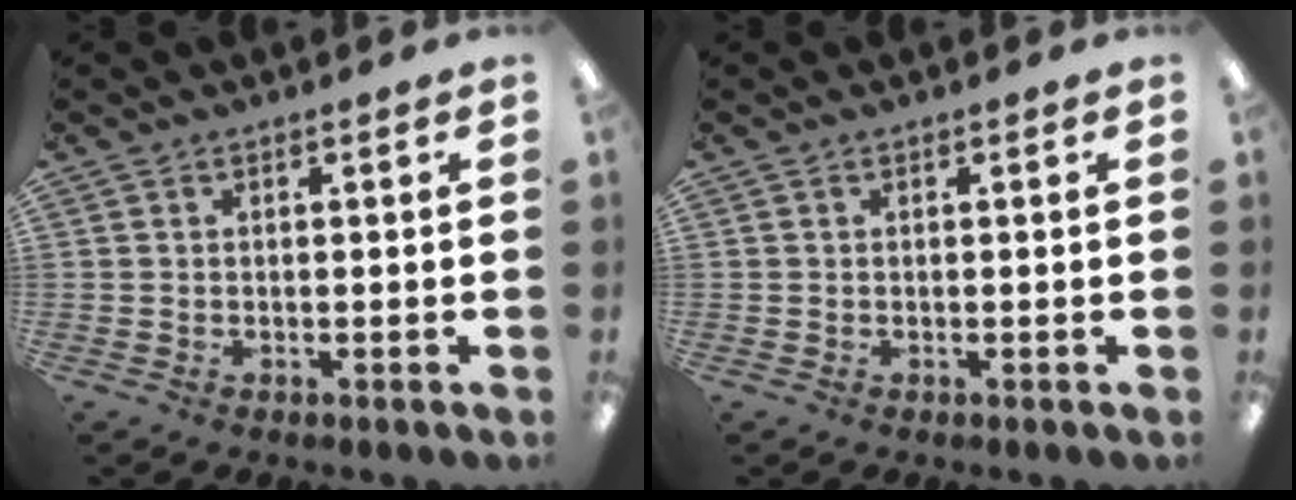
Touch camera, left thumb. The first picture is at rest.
{"total": 0.0}